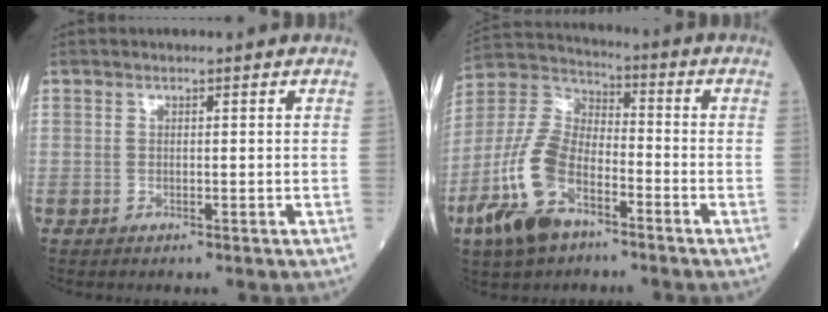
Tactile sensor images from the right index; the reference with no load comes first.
{"total": 13.3, "force": [-7.0, 6.1, 9.5], "torque": [-0.227, -0.002, -0.135]}